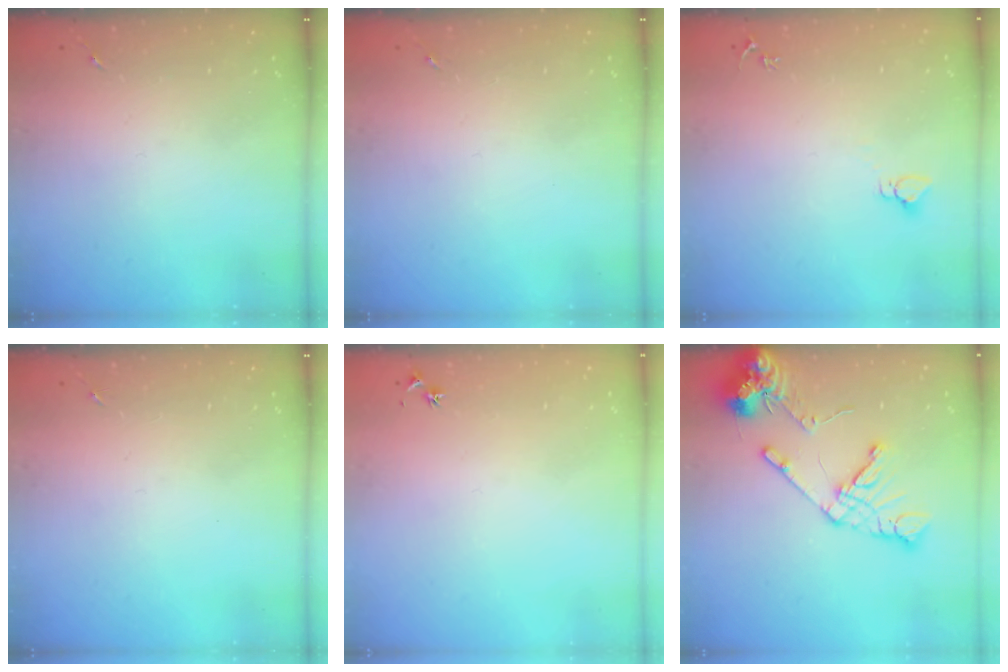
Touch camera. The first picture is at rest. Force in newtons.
{"total": 0.0}
{"total": 2.9, "press": 2.9, "slide": 0.1}
{"total": 0.0}
{"total": 2.9, "press": 2.8, "slide": 0.3}
{"total": 15.5, "press": 15.3, "slide": 2.3}